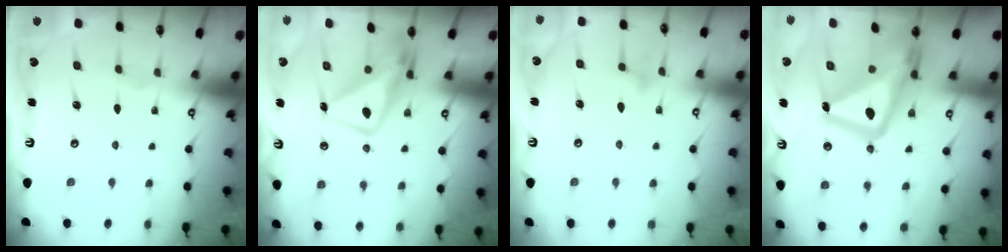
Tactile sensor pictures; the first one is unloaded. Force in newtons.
{"total": 11.5, "press": 11.4, "slide": 1.2}
{"total": 7.8, "press": 7.8, "slide": 0.7}
{"total": 19.9, "press": 19.8, "slide": 2.0}